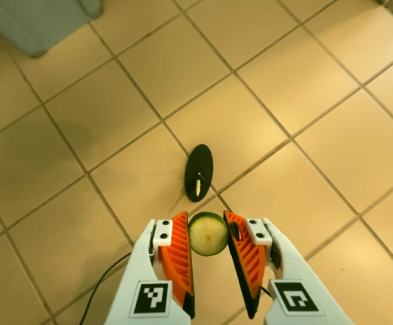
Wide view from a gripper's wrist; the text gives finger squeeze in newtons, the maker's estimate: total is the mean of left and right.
{"total": 5.4, "left": 4.8, "right": 6.0}